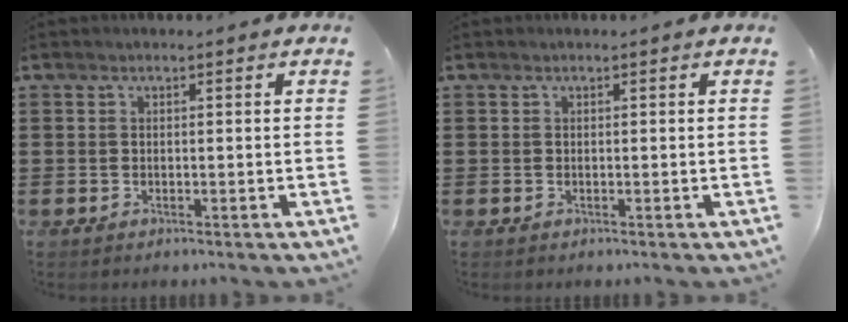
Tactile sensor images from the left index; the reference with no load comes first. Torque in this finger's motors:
{"motor_torque": [-0.02, -0.01, 0.00, 0.00]}